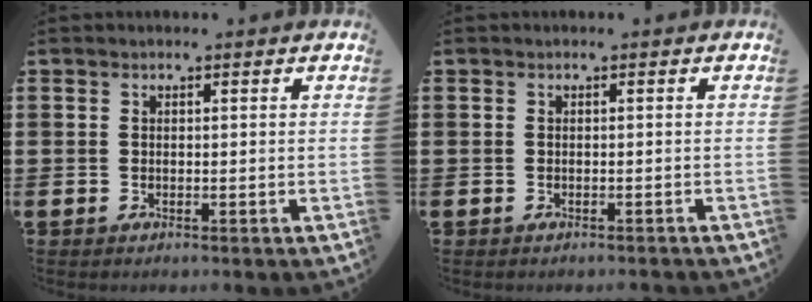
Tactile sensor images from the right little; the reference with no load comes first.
{"total": 0.0}